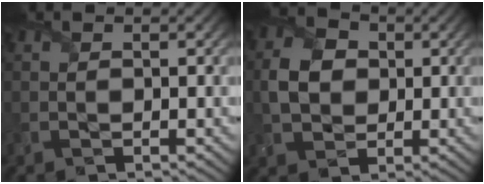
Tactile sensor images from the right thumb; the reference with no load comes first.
{"total": 5.2, "force": [0.3, 4.2, 3.0], "torque": [-0.073, 0.008, -0.002]}